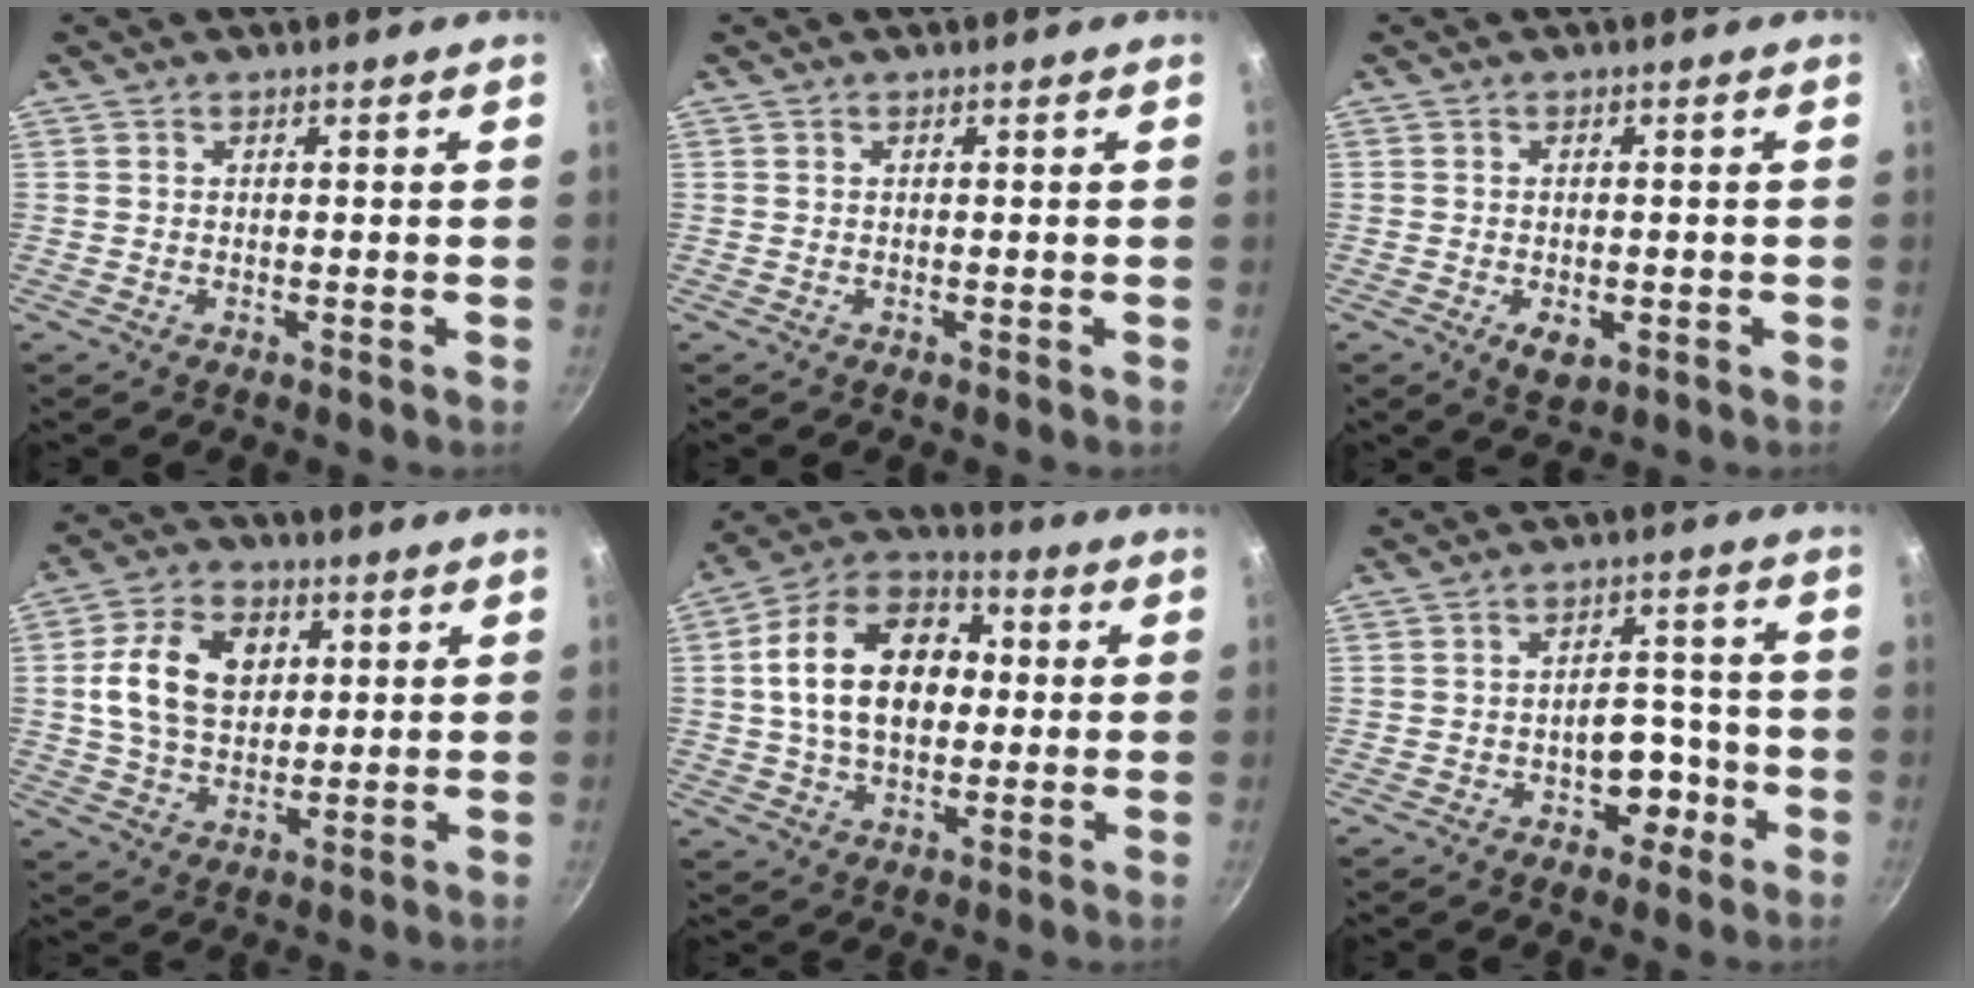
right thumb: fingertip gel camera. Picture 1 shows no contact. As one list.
[{"total": 0.0}, {"total": 4.2, "force": [-1.4, 2.4, 3.2], "torque": [-0.044, -0.001, -0.014]}, {"total": 13.0, "force": [2.8, 9.2, 8.8], "torque": [-0.139, 0.003, 0.043]}, {"total": 18.0, "force": [1.6, 12.2, 13.1], "torque": [-0.187, 0.029, 0.010]}, {"total": 6.7, "force": [-2.7, 4.6, 4.1], "torque": [-0.012, 0.033, -0.030]}]